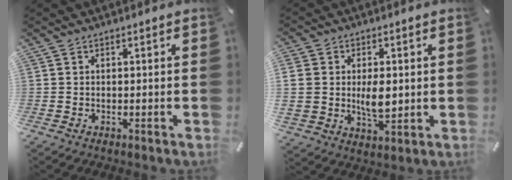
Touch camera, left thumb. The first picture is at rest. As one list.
[{"total": 9.5, "force": [0.9, 7.1, 6.2], "torque": [-0.111, -0.003, 0.015]}]